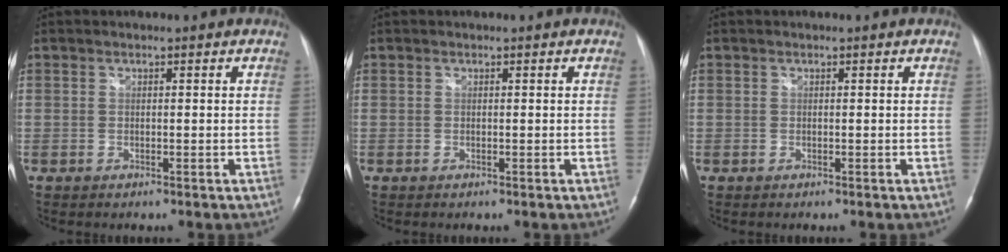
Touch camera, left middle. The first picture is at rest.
{"total": 0.0}
{"total": 0.0}